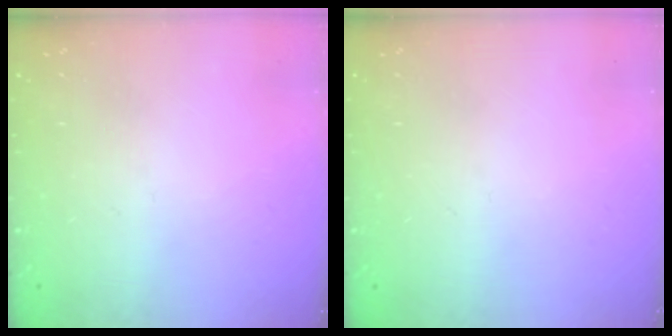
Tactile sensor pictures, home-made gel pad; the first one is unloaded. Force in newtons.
{"total": 0.0}